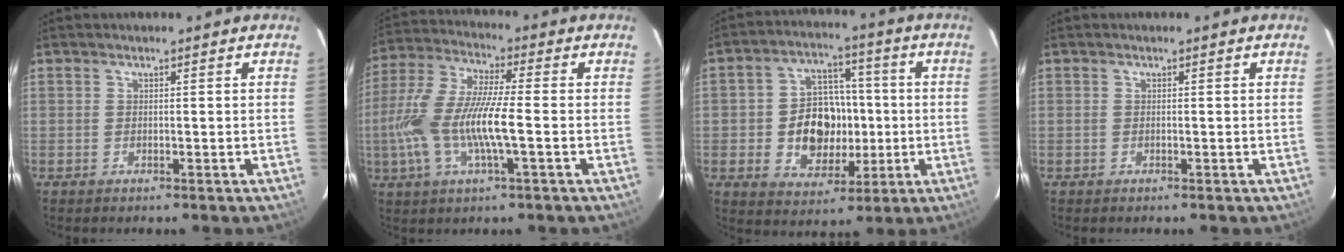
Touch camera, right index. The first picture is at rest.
{"total": 14.7, "force": [-2.9, 2.7, 14.1], "torque": [-0.292, -0.004, -0.057]}
{"total": 12.5, "force": [-1.5, 10.0, 7.5], "torque": [-0.159, 0.021, -0.008]}
{"total": 0.0}